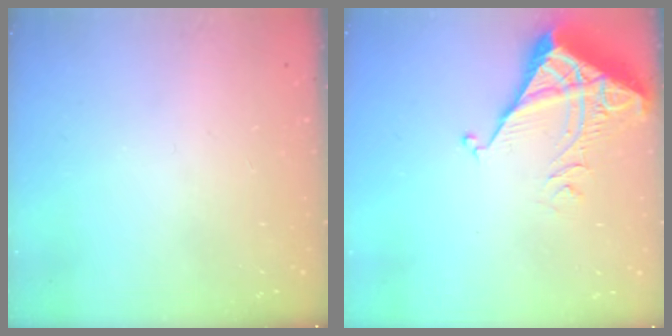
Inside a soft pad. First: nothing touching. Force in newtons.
{"total": 5.4, "press": 5.4, "slide": 0.7}